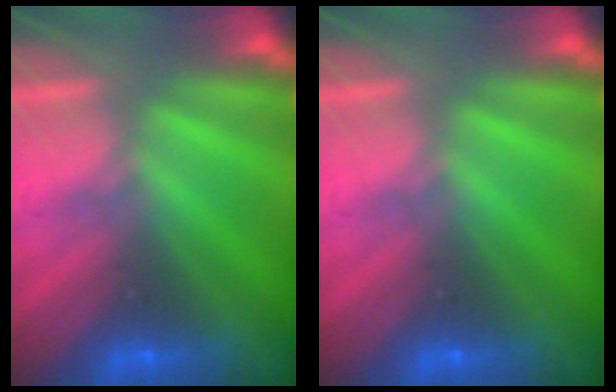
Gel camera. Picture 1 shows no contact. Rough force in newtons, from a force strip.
{"total": 0.0}